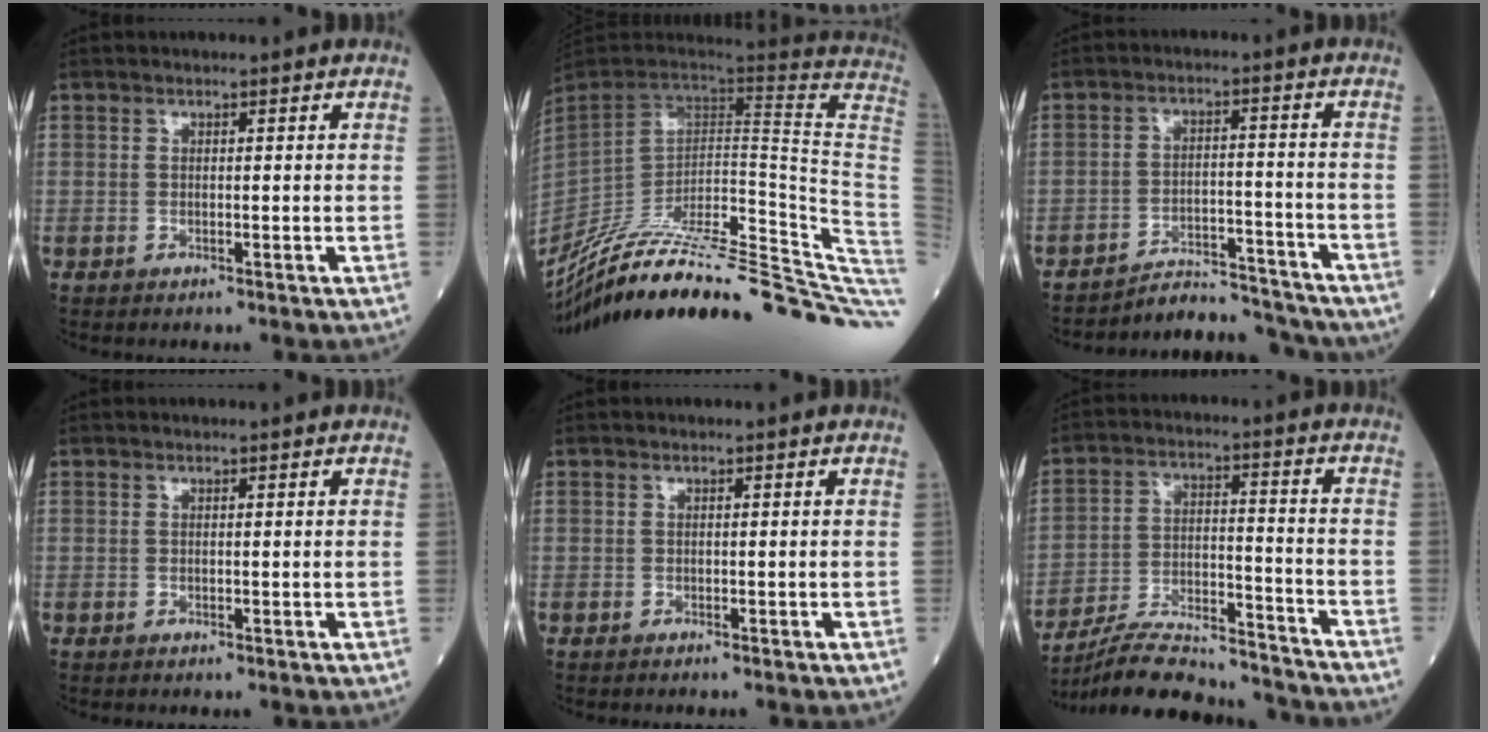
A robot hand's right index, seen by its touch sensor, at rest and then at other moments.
{"total": 40.0, "force": [-32.5, 3.5, 23.0], "torque": [-0.229, -0.059, -0.448]}
{"total": 9.5, "force": [-9.4, 1.8, -0.2], "torque": [0.008, 0.025, -0.141]}
{"total": 0.0}
{"total": 0.6, "force": [-0.5, 0.1, 0.1], "torque": [-0.002, -0.001, -0.011]}
{"total": 17.7, "force": [-16.8, 2.1, 5.1], "torque": [-0.105, 0.009, -0.265]}